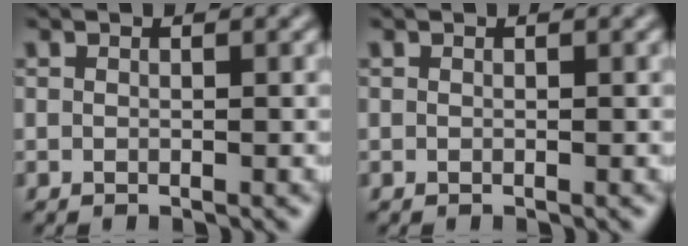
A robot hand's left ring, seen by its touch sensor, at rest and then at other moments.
{"total": 0.0}